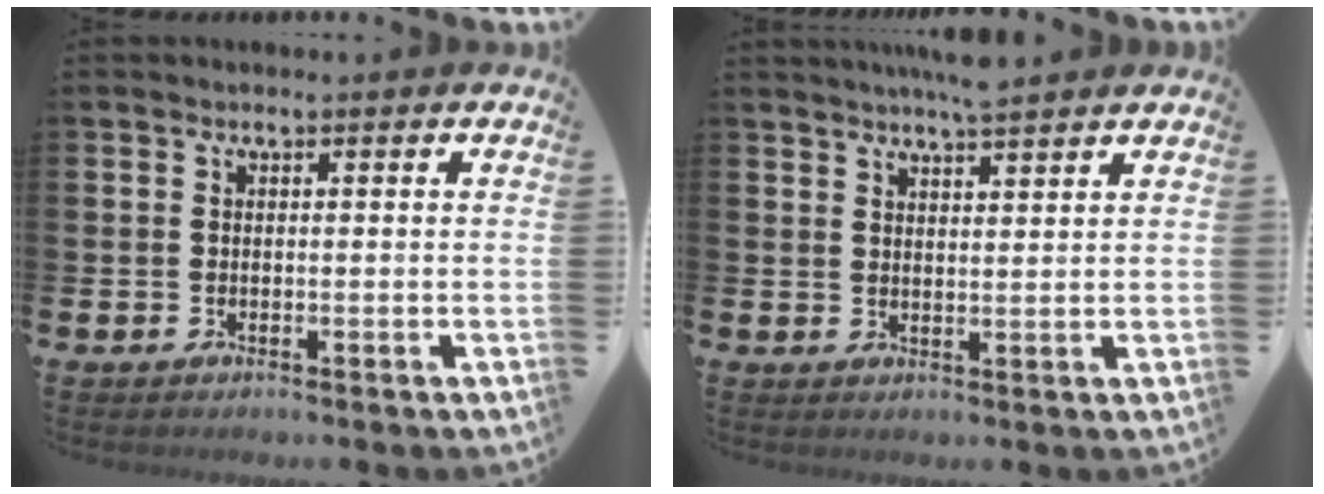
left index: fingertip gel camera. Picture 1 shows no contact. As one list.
[{"total": 4.2, "force": [4.1, -0.3, 0.8], "torque": [-0.023, -0.016, 0.075]}]